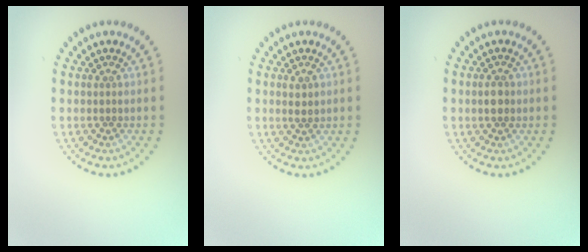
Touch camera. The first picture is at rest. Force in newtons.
{"total": 1.2, "press": 1.1, "slide": 0.3}
{"total": 1.5, "press": 1.5, "slide": 0.2}